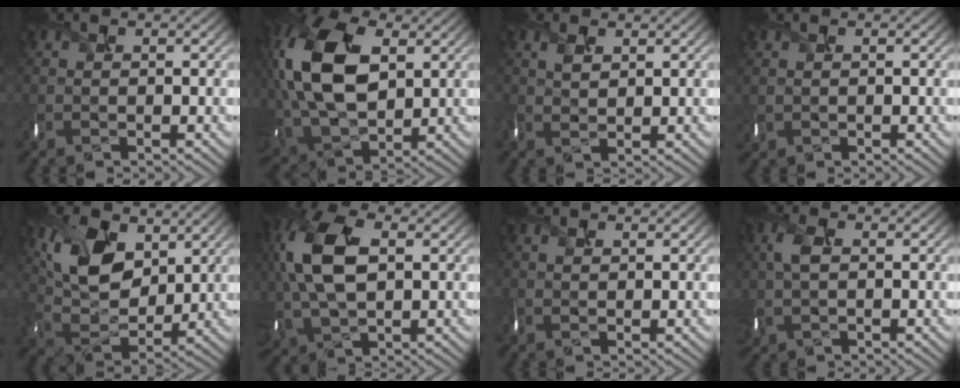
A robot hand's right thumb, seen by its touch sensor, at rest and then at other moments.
{"total": 15.8, "force": [3.5, 10.0, 11.7], "torque": [-0.299, 0.012, 0.075]}
{"total": 1.6, "force": [1.1, 0.6, 1.0], "torque": [-0.037, 0.001, 0.035]}
{"total": 0.8, "force": [0.4, 0.4, 0.6], "torque": [-0.017, 0.001, 0.016]}
{"total": 10.5, "force": [4.5, 6.2, 7.2], "torque": [-0.177, 0.005, 0.093]}
{"total": 12.1, "force": [1.9, 7.3, 9.5], "torque": [-0.249, 0.000, 0.049]}
{"total": 0.5, "force": [0.4, 0.1, 0.3], "torque": [-0.006, 0.003, 0.015]}
{"total": 3.7, "force": [0.3, 2.3, 2.9], "torque": [-0.092, -0.001, 0.013]}